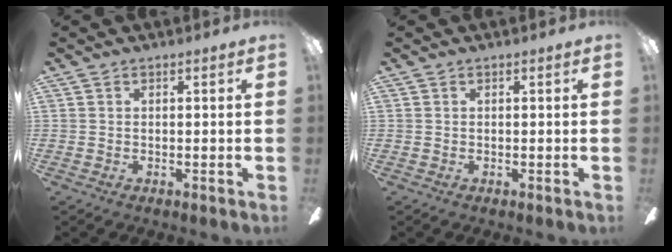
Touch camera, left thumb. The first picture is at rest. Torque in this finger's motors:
{"motor_torque": [0.00, 0.00, -0.19, 0.19, 0.00]}